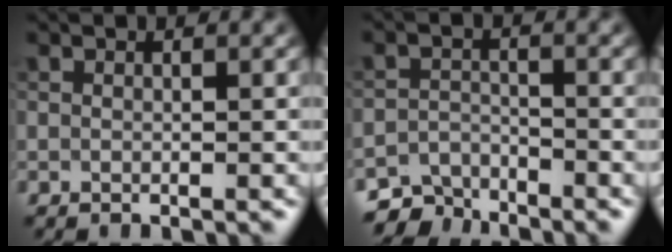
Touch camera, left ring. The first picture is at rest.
{"total": 4.7, "force": [-4.3, 1.8, 0.6], "torque": [-0.002, -0.011, -0.072]}